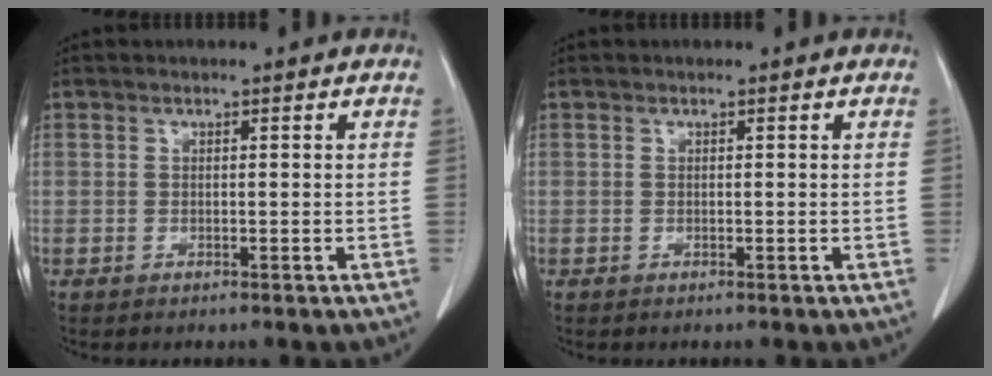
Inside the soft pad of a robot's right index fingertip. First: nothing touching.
{"total": 0.0}